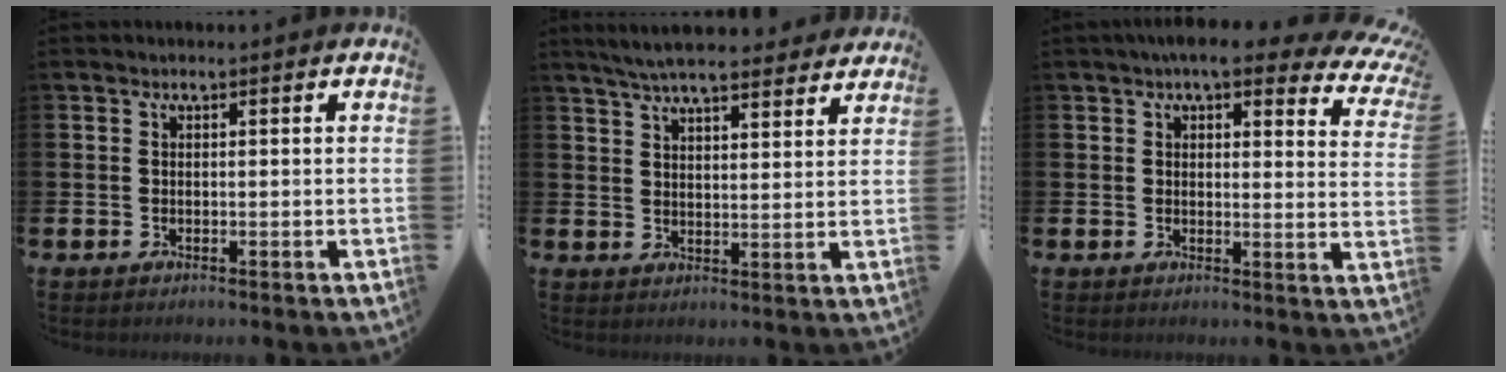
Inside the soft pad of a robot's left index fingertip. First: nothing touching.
{"total": 6.5, "force": [6.2, 0.8, 2.0], "torque": [-0.045, -0.031, 0.109]}
{"total": 6.3, "force": [5.1, 2.0, 3.1], "torque": [-0.049, -0.025, 0.085]}